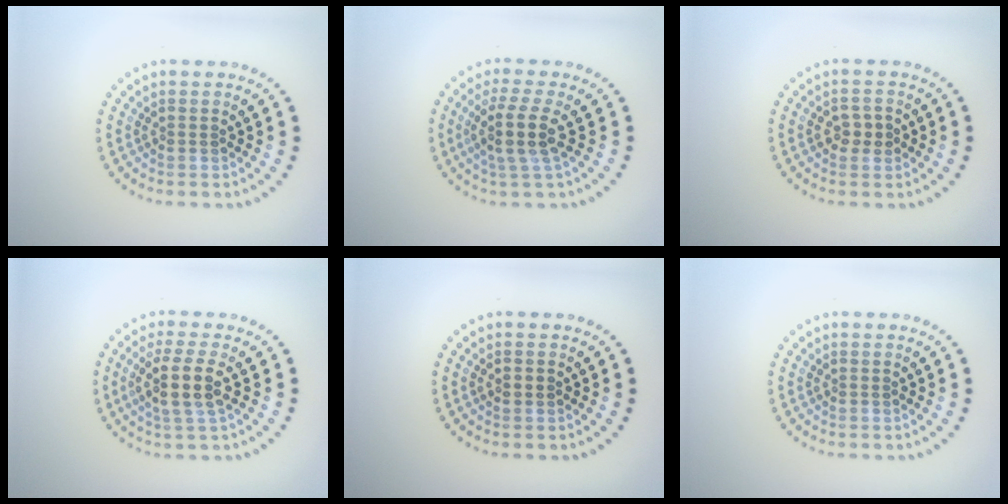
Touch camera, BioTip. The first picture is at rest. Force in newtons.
{"total": 3.5, "press": 2.9, "slide": 2.0}
{"total": 1.9, "press": 1.9, "slide": 0.2}
{"total": 3.4, "press": 2.9, "slide": 1.6}
{"total": 1.1, "press": 1.1, "slide": 0.1}
{"total": 0.0}